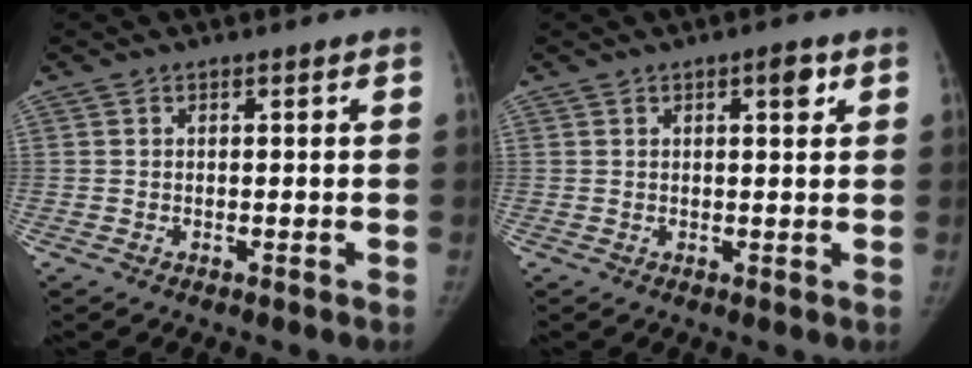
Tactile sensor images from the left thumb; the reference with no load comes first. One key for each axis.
{"total": 2.9, "fx": 1.2, "fy": 0.9, "fz": 2.4, "tx": -0.030, "ty": -0.002, "tz": 0.016}